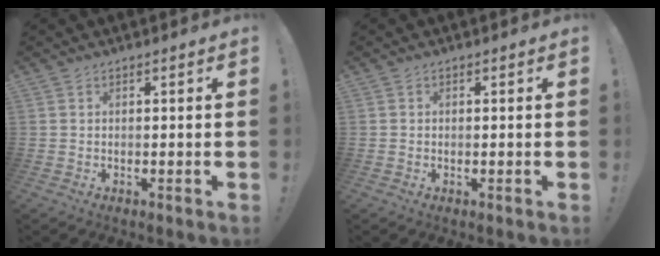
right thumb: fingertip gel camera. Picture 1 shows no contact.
{"total": 0.0}